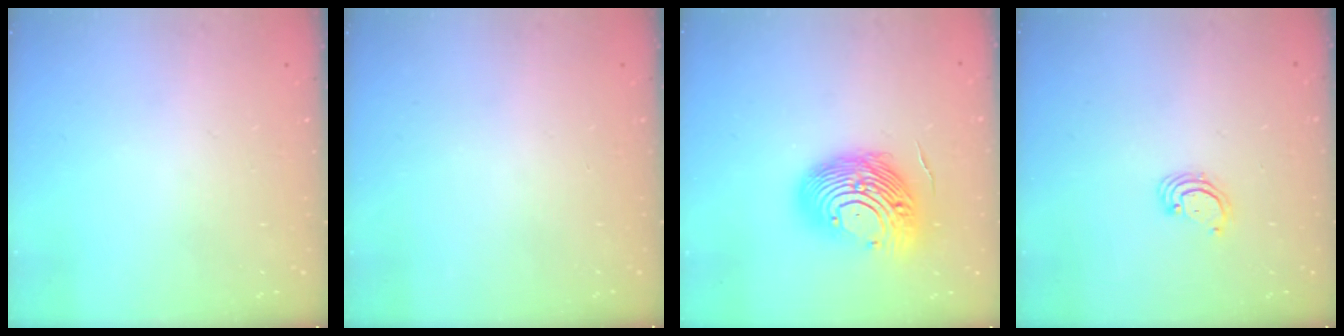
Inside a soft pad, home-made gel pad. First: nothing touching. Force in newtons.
{"total": 0.0}
{"total": 15.5, "press": 14.6, "slide": 5.1}
{"total": 2.5, "press": 2.5, "slide": 0.2}